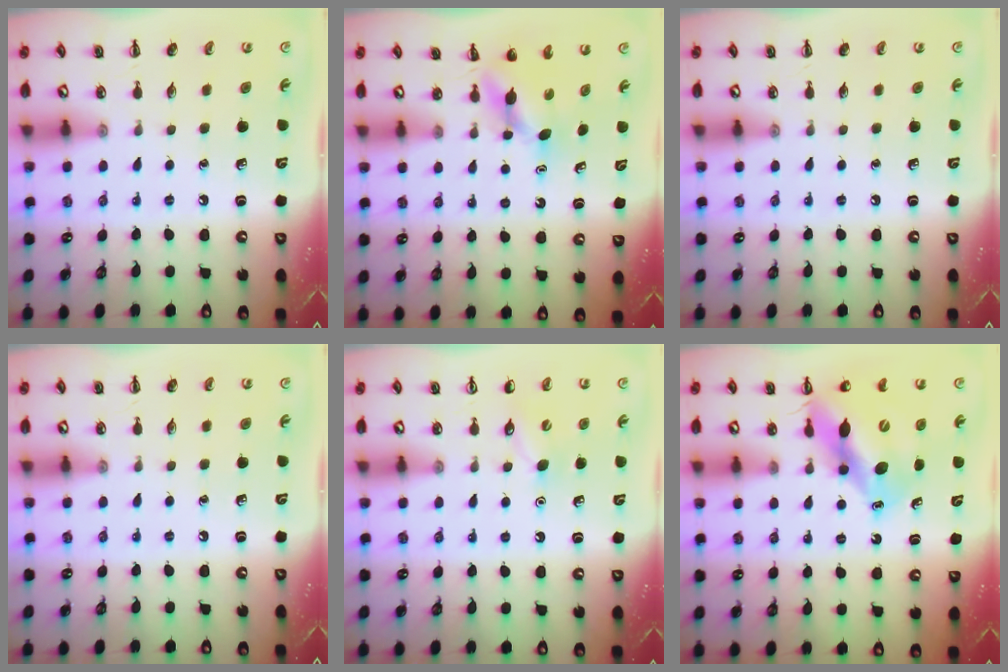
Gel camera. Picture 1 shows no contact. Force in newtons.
{"total": 3.9, "press": 3.9, "slide": 0.2}
{"total": 0.0}
{"total": 0.0}
{"total": 5.4, "press": 5.2, "slide": 1.4}
{"total": 12.9, "press": 12.4, "slide": 3.4}